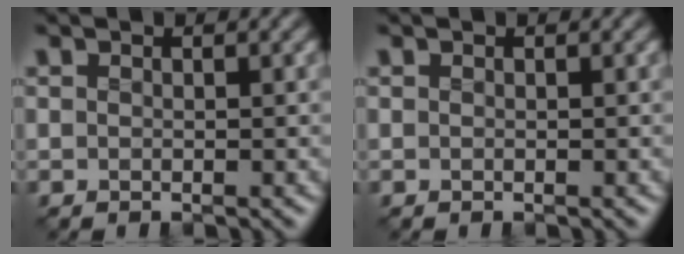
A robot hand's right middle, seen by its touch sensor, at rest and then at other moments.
{"total": 0.0}